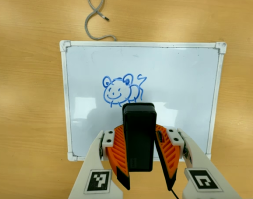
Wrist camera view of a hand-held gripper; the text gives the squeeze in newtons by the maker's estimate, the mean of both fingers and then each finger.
{"total": 8.9, "left": 7.1, "right": 10.7}